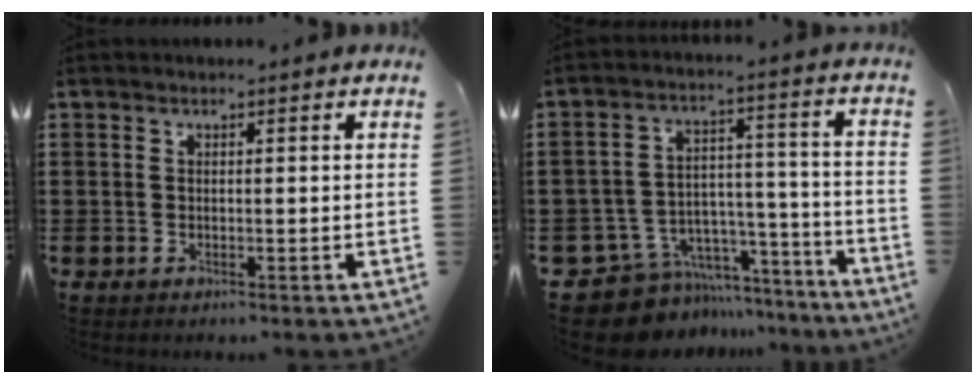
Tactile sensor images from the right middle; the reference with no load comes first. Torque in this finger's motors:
{"motor_torque": [0.53, -0.34, 0.05, 0.00]}